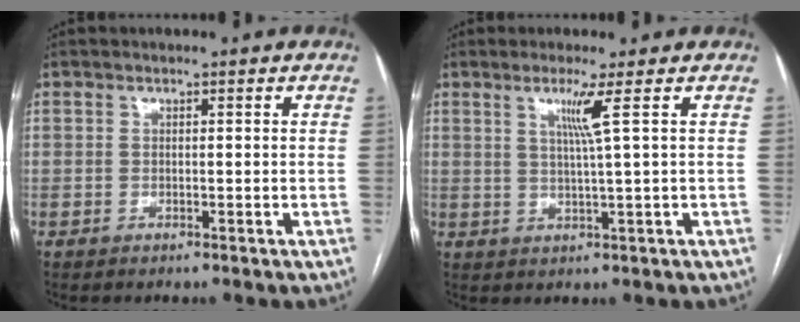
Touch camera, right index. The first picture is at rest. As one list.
[{"total": 3.8, "force": [1.5, -1.4, 3.2], "torque": [-0.066, -0.008, 0.033]}]